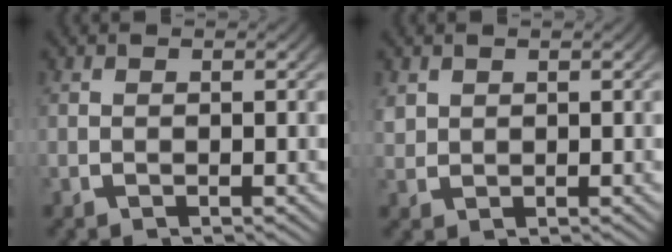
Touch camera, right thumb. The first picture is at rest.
{"total": 1.5, "force": [0.8, 1.2, 0.5], "torque": [-0.014, -0.003, 0.025]}